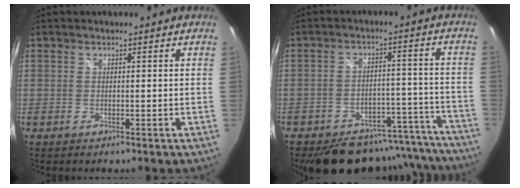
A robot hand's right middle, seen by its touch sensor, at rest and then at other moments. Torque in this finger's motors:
{"motor_torque": [1.05, -1.09, 0.20, 0.07]}